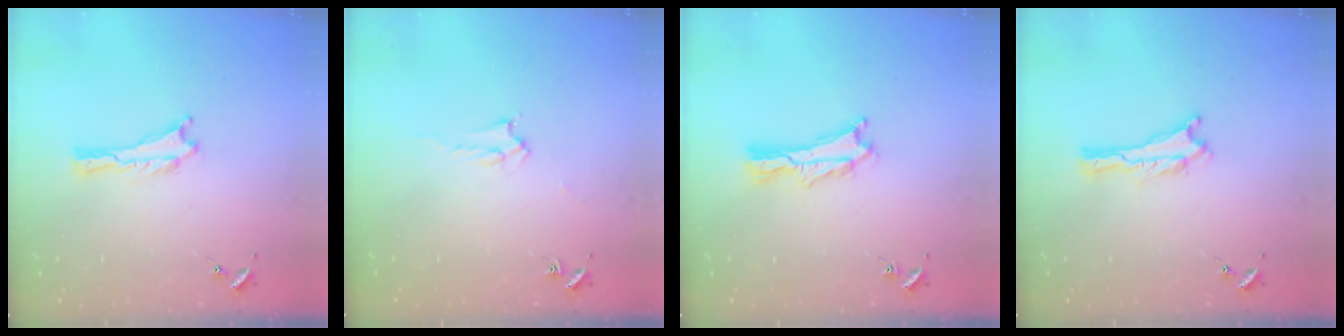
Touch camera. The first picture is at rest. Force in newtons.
{"total": 2.0, "press": 2.0, "slide": 0.2}
{"total": 2.1, "press": 2.1, "slide": 0.3}
{"total": 0.0}